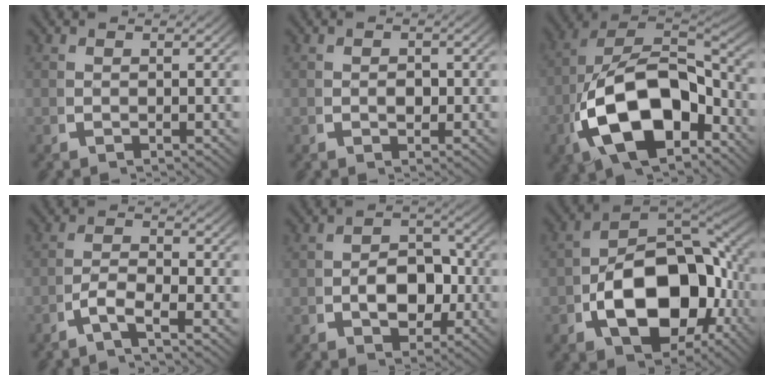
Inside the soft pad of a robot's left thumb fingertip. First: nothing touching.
{"total": 1.4, "force": [0.0, 1.0, 0.9], "torque": [-0.020, -0.007, 0.004]}
{"total": 16.5, "force": [-2.6, 10.3, 12.7], "torque": [-0.257, -0.048, -0.016]}
{"total": 3.5, "force": [-1.3, 1.6, 2.8], "torque": [-0.059, -0.006, -0.030]}
{"total": 5.8, "force": [-0.6, 3.9, 4.2], "torque": [-0.073, -0.018, 0.001]}
{"total": 15.8, "force": [-2.5, 10.0, 11.9], "torque": [-0.226, -0.046, -0.011]}